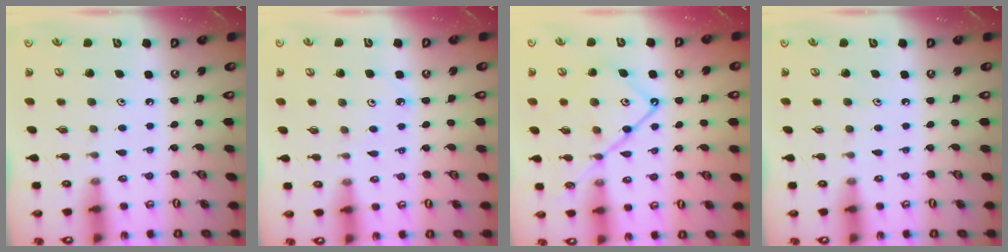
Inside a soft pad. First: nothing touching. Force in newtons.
{"total": 2.5, "press": 2.5, "slide": 0.3}
{"total": 14.4, "press": 14.3, "slide": 1.3}
{"total": 0.0}